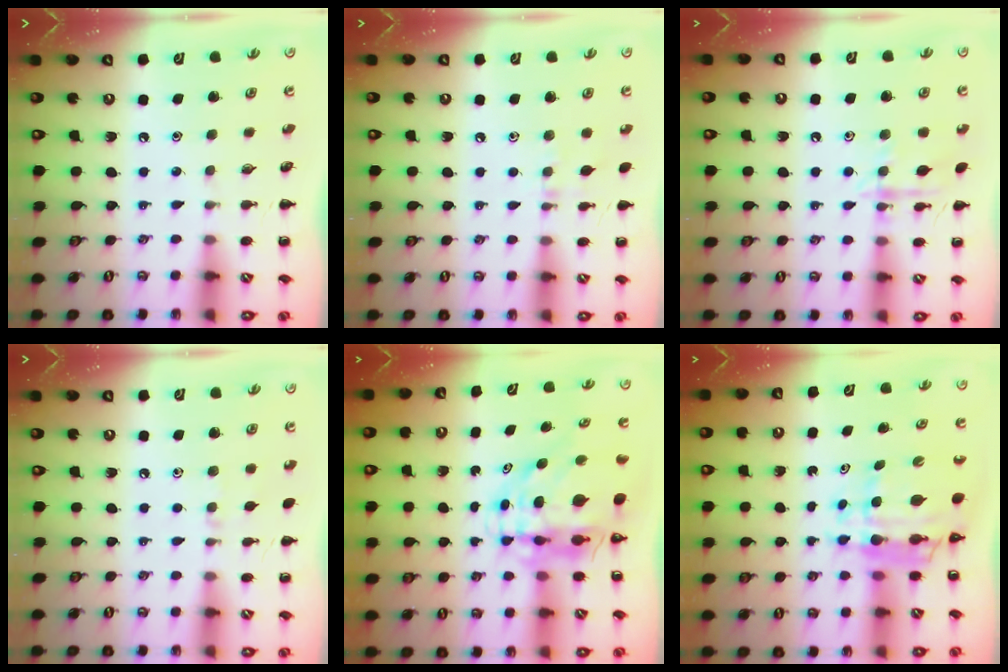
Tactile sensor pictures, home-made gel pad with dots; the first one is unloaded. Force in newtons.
{"total": 5.9, "press": 5.8, "slide": 1.2}
{"total": 10.0, "press": 10.0, "slide": 0.7}
{"total": 3.9, "press": 3.6, "slide": 1.5}
{"total": 7.6, "press": 7.3, "slide": 2.0}
{"total": 9.1, "press": 8.4, "slide": 3.5}